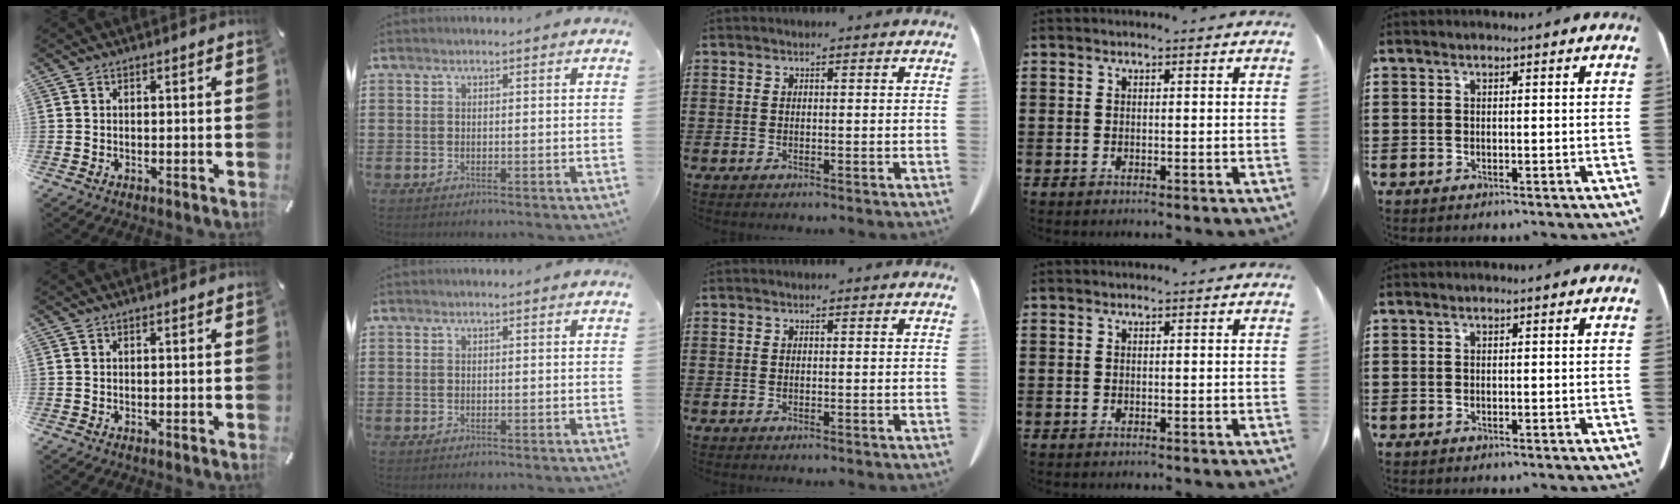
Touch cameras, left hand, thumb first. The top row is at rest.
{}